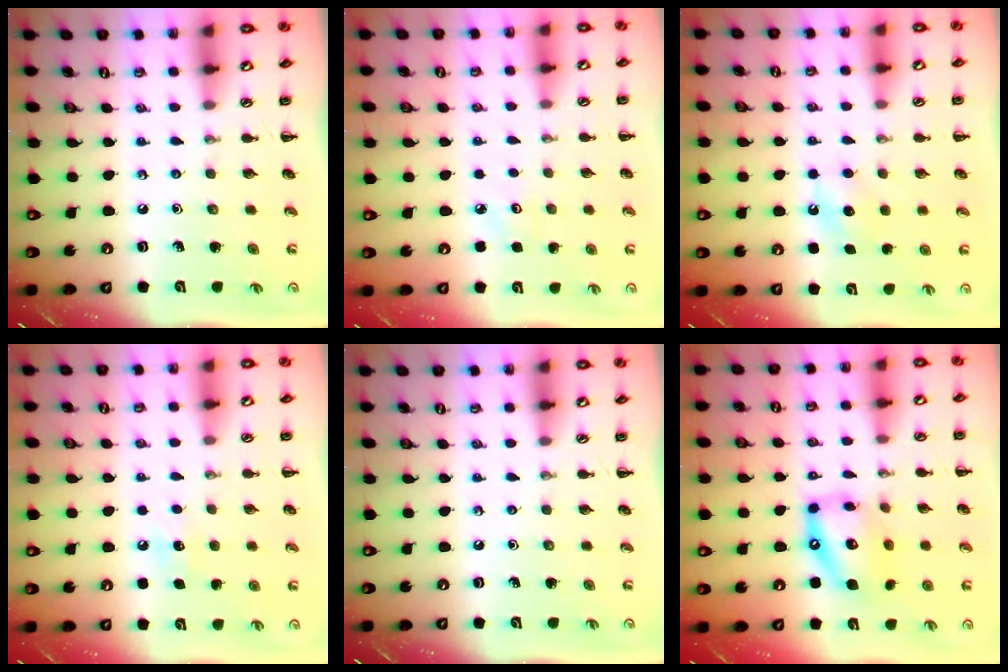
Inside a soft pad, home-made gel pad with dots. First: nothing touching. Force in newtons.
{"total": 2.8, "press": 2.7, "slide": 0.8}
{"total": 6.7, "press": 6.5, "slide": 1.6}
{"total": 6.1, "press": 5.9, "slide": 1.6}
{"total": 0.0}
{"total": 12.2, "press": 11.9, "slide": 2.5}